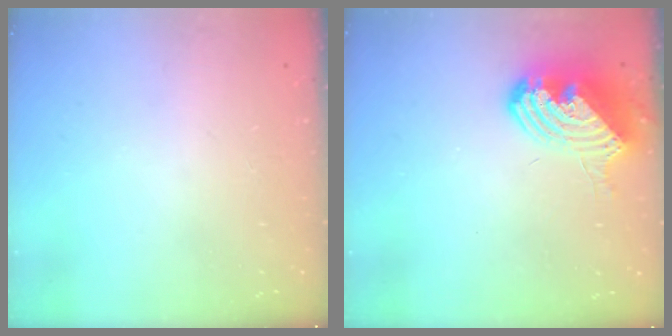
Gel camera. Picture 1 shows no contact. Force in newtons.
{"total": 13.5, "press": 13.5, "slide": 1.5}